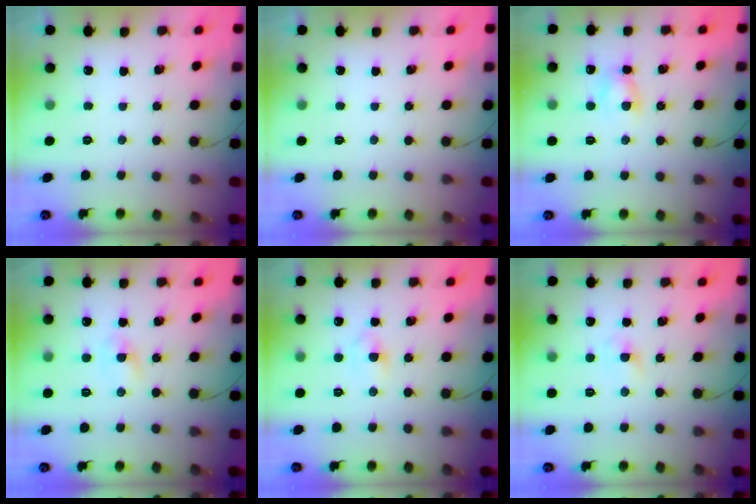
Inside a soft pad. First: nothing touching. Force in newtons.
{"total": 0.0}
{"total": 4.8, "press": 4.6, "slide": 1.3}
{"total": 1.8, "press": 1.6, "slide": 0.8}
{"total": 2.4, "press": 2.1, "slide": 1.0}
{"total": 2.7, "press": 2.5, "slide": 1.1}